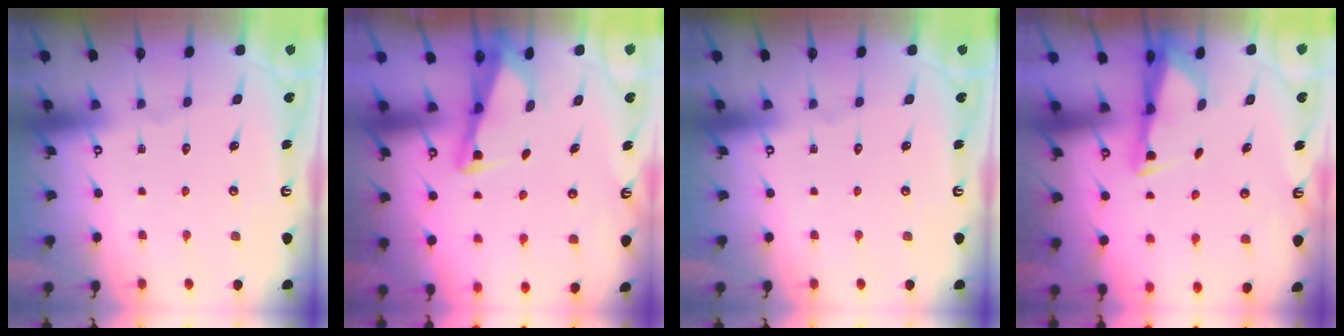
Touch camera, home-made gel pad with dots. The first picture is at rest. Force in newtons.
{"total": 2.6, "press": 2.6, "slide": 0.2}
{"total": 0.0}
{"total": 2.7, "press": 2.6, "slide": 0.5}